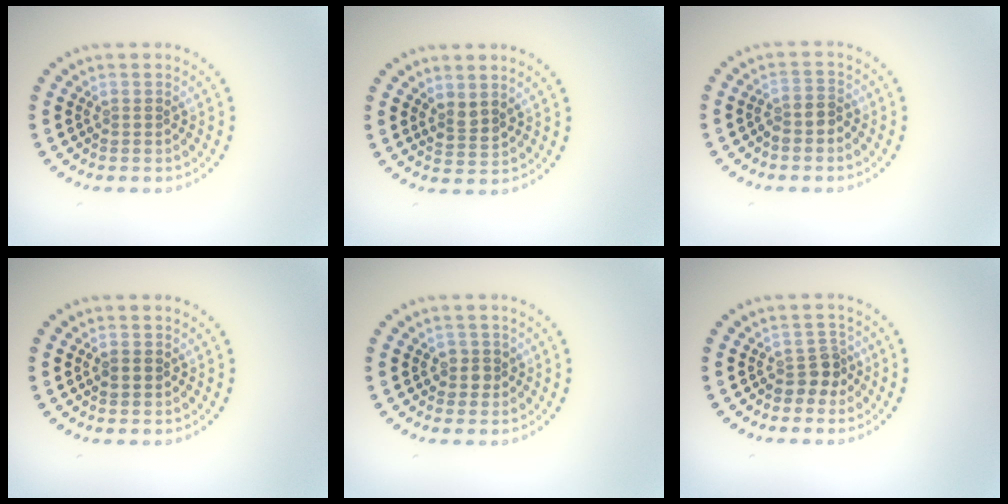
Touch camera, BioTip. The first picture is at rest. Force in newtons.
{"total": 1.6, "press": 1.3, "slide": 1.0}
{"total": 1.5, "press": 1.2, "slide": 0.9}
{"total": 1.2, "press": 1.2, "slide": 0.0}
{"total": 1.5, "press": 1.3, "slide": 0.7}
{"total": 1.9, "press": 1.6, "slide": 1.1}